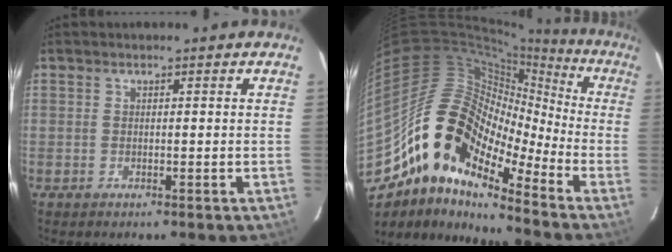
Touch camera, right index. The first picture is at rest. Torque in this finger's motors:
{"motor_torque": [1.06, -0.82, 1.06, 0.13]}